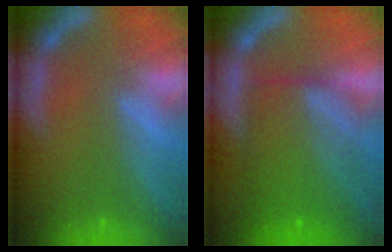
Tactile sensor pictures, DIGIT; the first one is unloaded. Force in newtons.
{"total": 9.5}